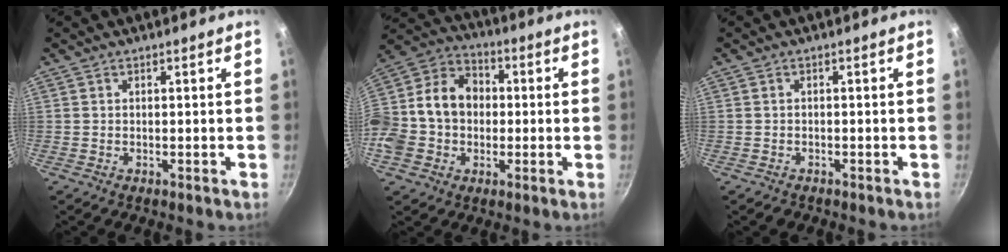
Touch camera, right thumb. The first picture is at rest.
{"total": 17.9, "force": [-1.2, 14.3, 10.7], "torque": [-0.184, 0.050, -0.033]}
{"total": 1.1, "force": [-0.7, 0.8, 0.2], "torque": [0.000, 0.016, -0.007]}